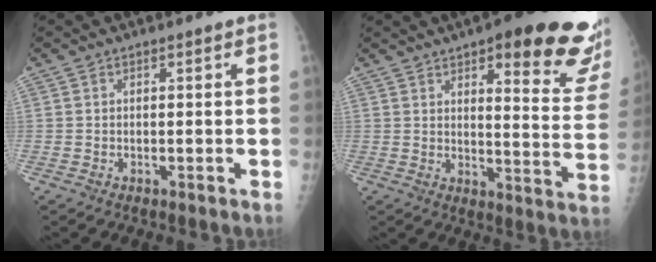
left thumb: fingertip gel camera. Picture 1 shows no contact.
{"total": 22.4, "force": [13.1, 5.7, 17.2], "torque": [-0.184, -0.060, 0.161]}